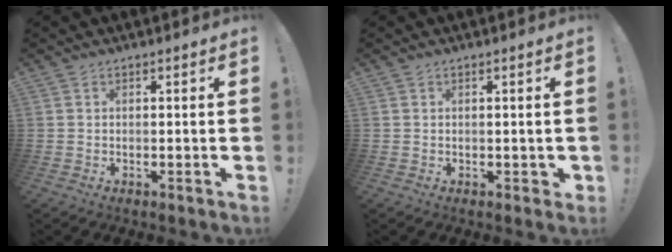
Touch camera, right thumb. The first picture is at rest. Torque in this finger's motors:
{"motor_torque": [-0.13, -0.02, 0.14, -0.09, -0.03]}